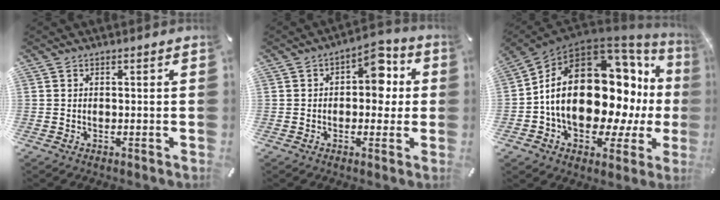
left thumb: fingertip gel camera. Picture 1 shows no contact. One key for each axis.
{"total": 8.5, "fx": 1.6, "fy": 5.6, "fz": 6.2, "tx": -0.067, "ty": -0.008, "tz": 0.019}
{"total": 26.0, "fx": 1.4, "fy": 16.2, "fz": 20.3, "tx": -0.365, "ty": -0.026, "tz": 0.039}